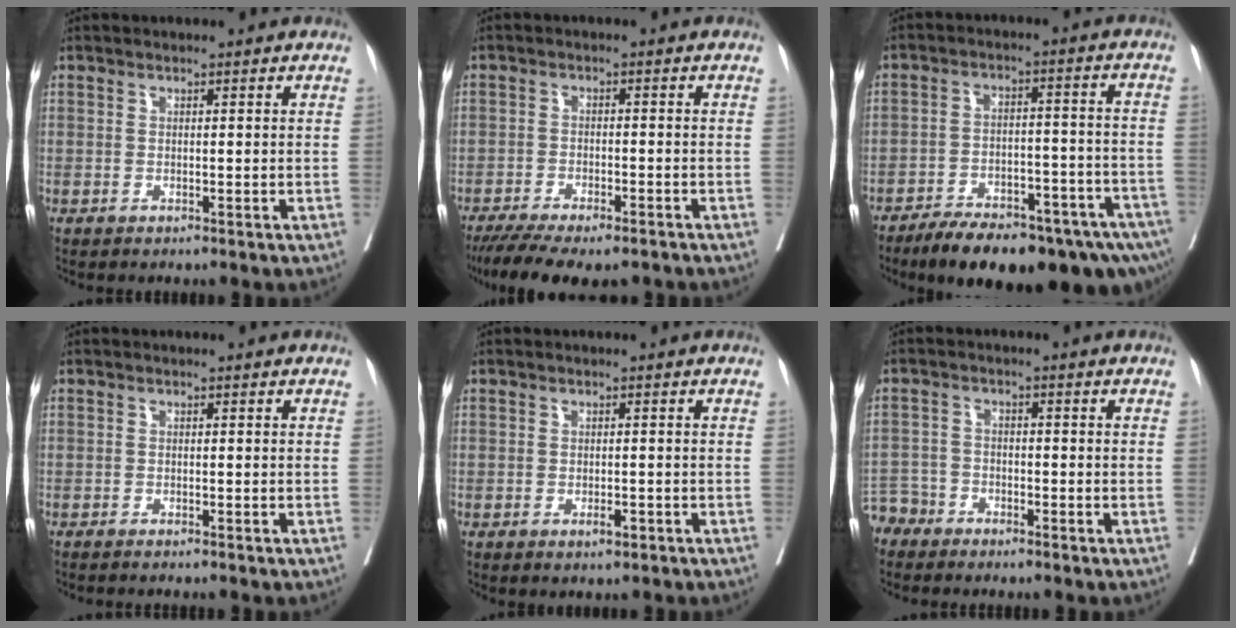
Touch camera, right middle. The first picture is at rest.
{"total": 13.1, "force": [-10.6, 3.5, 6.8], "torque": [-0.127, -0.020, -0.156]}
{"total": 19.5, "force": [-14.3, 5.0, 12.4], "torque": [-0.126, 0.019, -0.199]}
{"total": 1.9, "force": [-1.7, -0.1, 0.9], "torque": [-0.010, 0.001, -0.021]}
{"total": 1.5, "force": [-0.9, 0.5, 1.1], "torque": [-0.021, -0.002, -0.011]}
{"total": 4.4, "force": [-3.8, 2.1, -0.6], "torque": [0.019, 0.000, -0.079]}